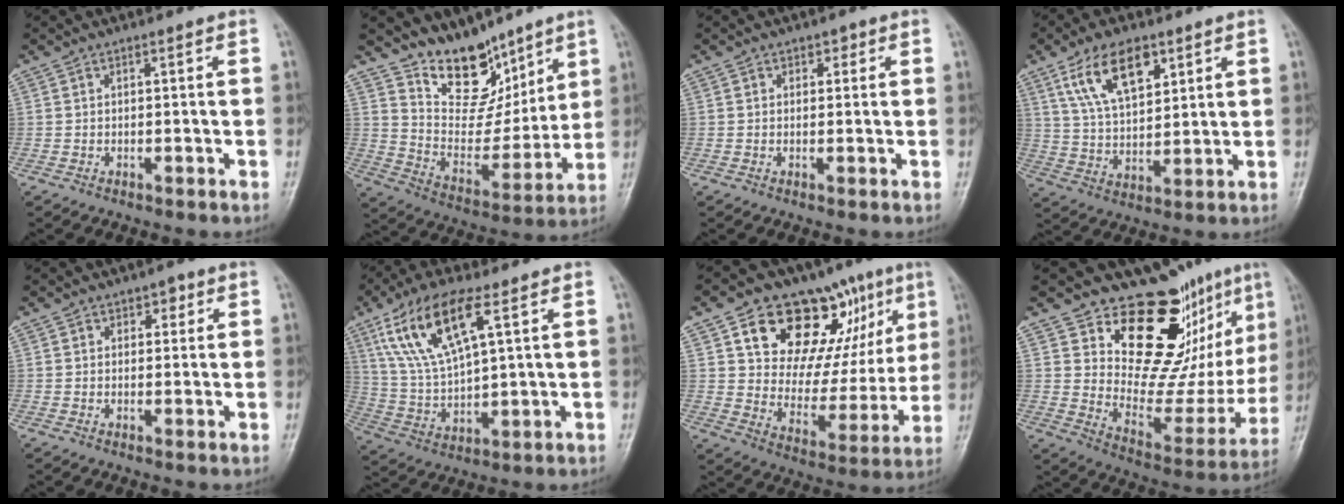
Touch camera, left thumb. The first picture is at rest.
{"total": 15.1, "force": [11.3, 8.2, 5.6], "torque": [-0.038, -0.073, 0.207]}
{"total": 1.5, "force": [0.7, 1.2, 0.6], "torque": [0.009, 0.000, 0.004]}
{"total": 12.2, "force": [6.4, 6.2, 8.4], "torque": [-0.132, -0.021, 0.126]}
{"total": 2.3, "force": [1.0, 1.7, 1.2], "torque": [0.005, -0.001, 0.008]}
{"total": 14.7, "force": [6.7, 4.9, 12.1], "torque": [-0.244, -0.013, 0.136]}
{"total": 23.0, "force": [11.0, 12.6, 15.8], "torque": [-0.172, -0.028, 0.174]}
{"total": 18.9, "force": [12.1, 8.3, 11.9], "torque": [-0.080, -0.099, 0.197]}